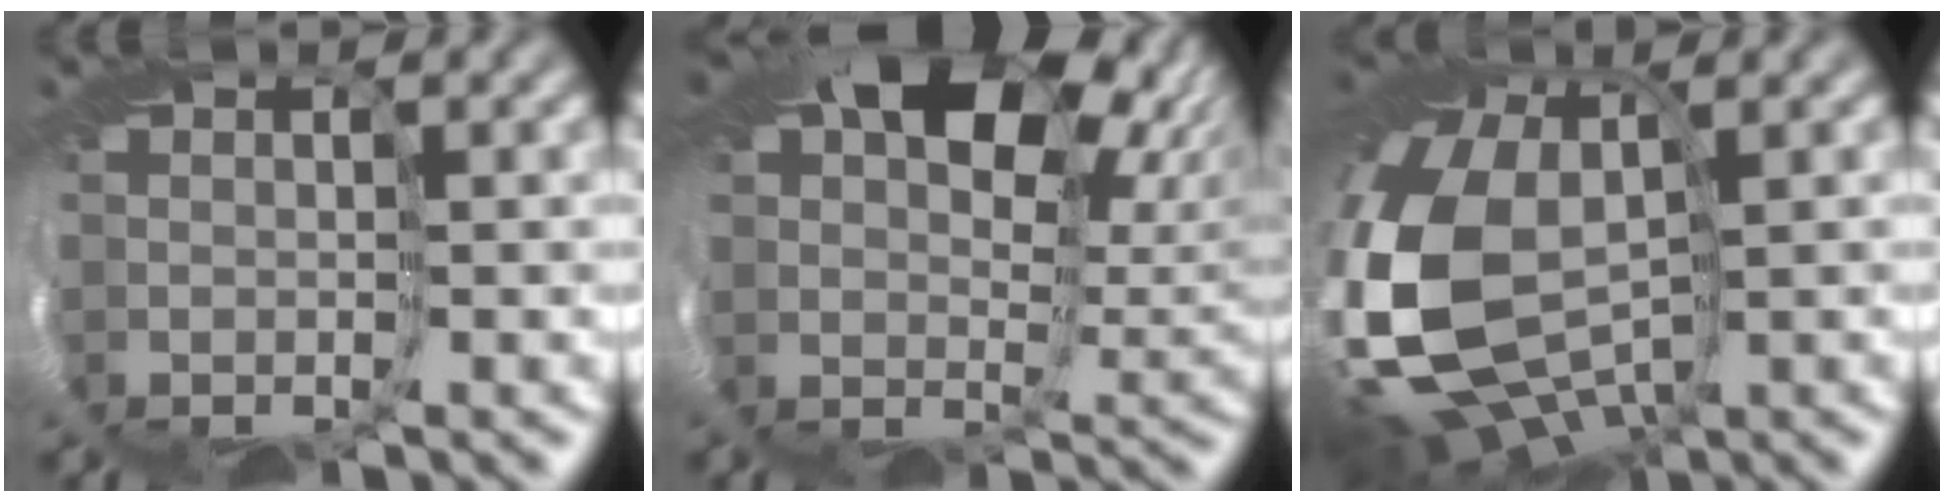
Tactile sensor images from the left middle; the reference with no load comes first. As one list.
[{"total": 16.2, "force": [7.5, 9.9, 10.3], "torque": [-0.171, 0.031, 0.150]}, {"total": 11.3, "force": [-2.3, 7.3, 8.3], "torque": [-0.234, -0.001, -0.046]}]